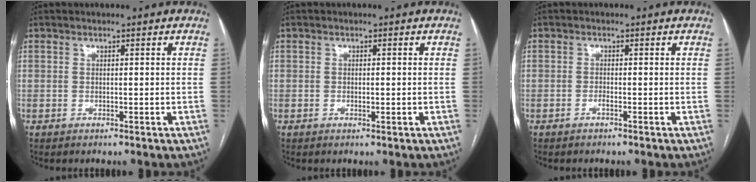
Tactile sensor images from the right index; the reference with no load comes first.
{"total": 1.1, "force": [-0.2, 0.2, 1.0], "torque": [-0.019, -0.001, -0.004]}
{"total": 0.7, "force": [-0.5, 0.1, 0.5], "torque": [-0.008, 0.002, -0.009]}